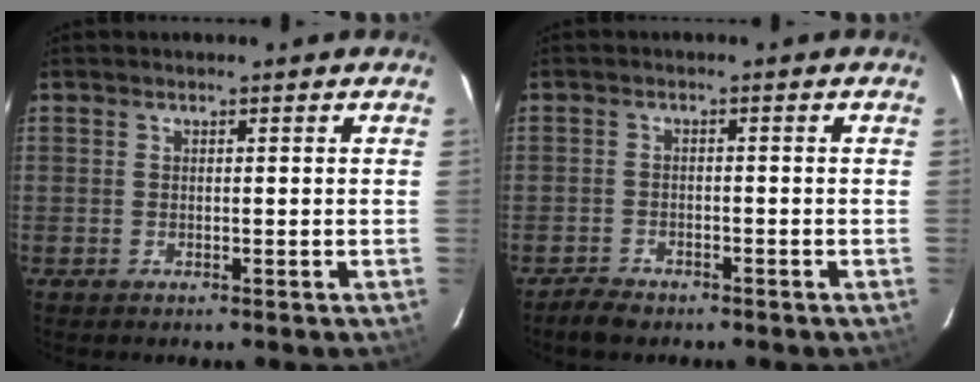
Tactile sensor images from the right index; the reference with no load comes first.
{"total": 3.6, "force": [-3.0, 1.5, 1.2], "torque": [-0.037, 0.002, -0.053]}